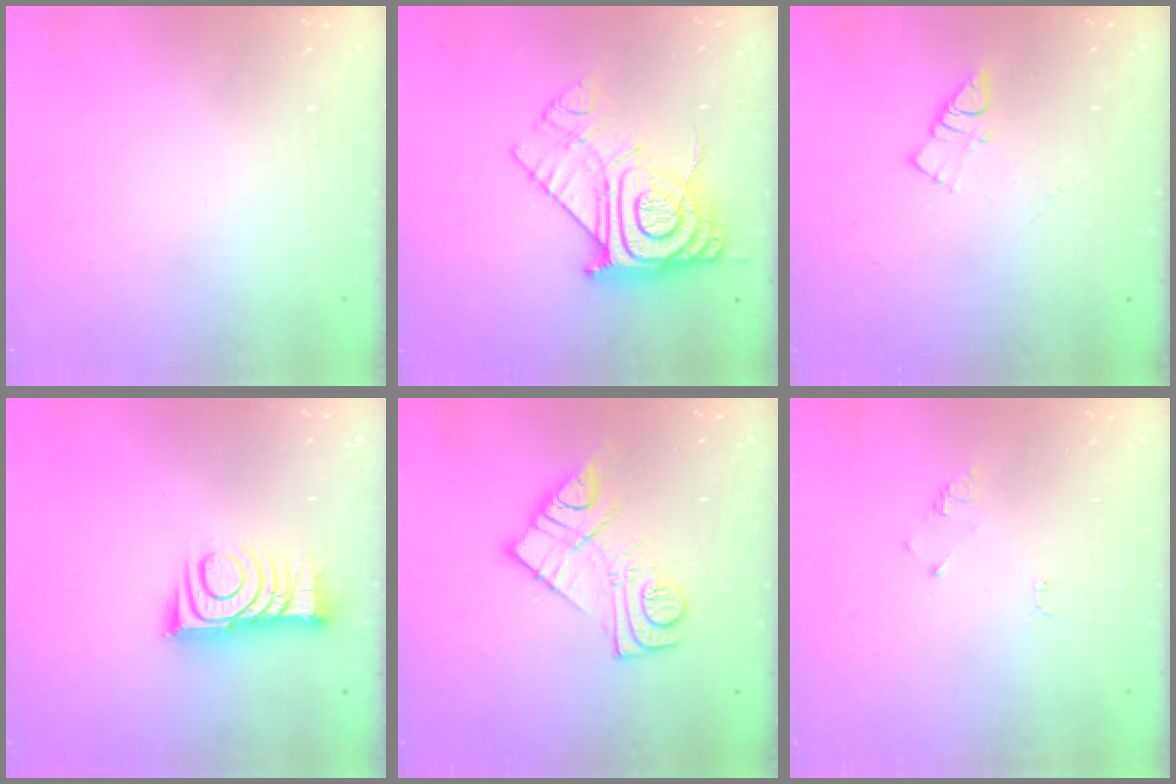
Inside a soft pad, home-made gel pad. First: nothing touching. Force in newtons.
{"total": 14.8, "press": 14.7, "slide": 1.3}
{"total": 3.9, "press": 3.9, "slide": 0.5}
{"total": 10.3, "press": 10.3, "slide": 0.4}
{"total": 14.0, "press": 14.0, "slide": 0.9}
{"total": 2.6, "press": 2.6, "slide": 0.4}